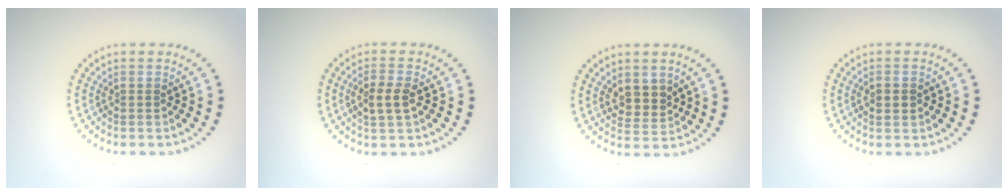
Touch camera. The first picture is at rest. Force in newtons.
{"total": 2.5, "press": 2.5, "slide": 0.6}
{"total": 2.4, "press": 2.2, "slide": 1.1}
{"total": 2.1, "press": 2.1, "slide": 0.2}